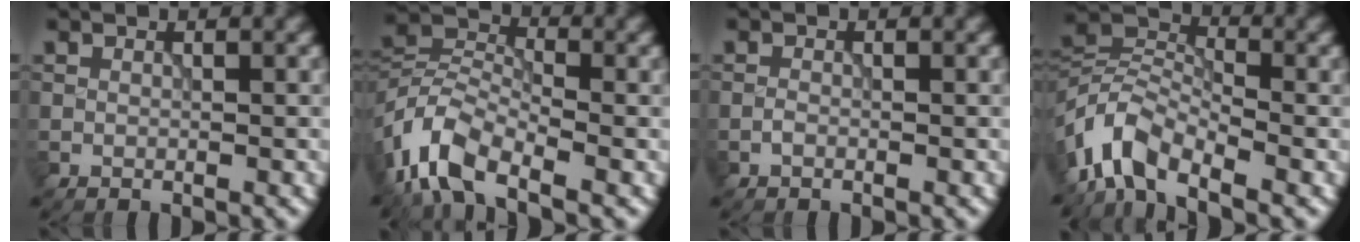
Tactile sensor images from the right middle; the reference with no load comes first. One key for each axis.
{"total": 6.6, "fx": -4.1, "fy": 3.0, "fz": 4.2, "tx": -0.079, "ty": 0.005, "tz": -0.099}
{"total": 0.5, "fx": -0.4, "fy": 0.2, "fz": 0.3, "tx": -0.006, "ty": 0.000, "tz": -0.009}
{"total": 5.8, "fx": -3.9, "fy": 2.6, "fz": 3.4, "tx": -0.060, "ty": 0.005, "tz": -0.093}